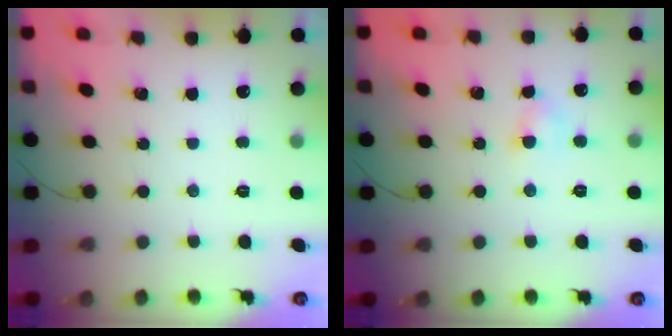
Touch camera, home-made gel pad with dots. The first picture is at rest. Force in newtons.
{"total": 3.5, "press": 3.3, "slide": 1.0}